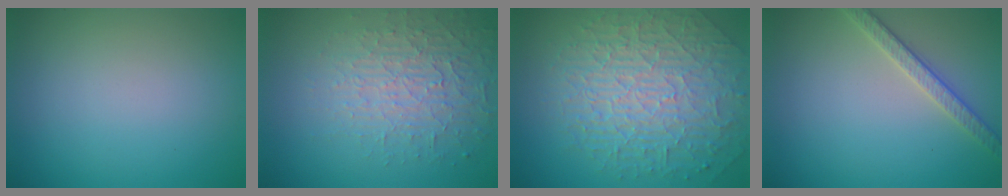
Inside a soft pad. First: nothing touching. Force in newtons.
{"total": 3.7, "press": 3.4, "slide": 1.5}
{"total": 9.6, "press": 6.2, "slide": 7.4}
{"total": 2.7, "press": 2.6, "slide": 0.6}